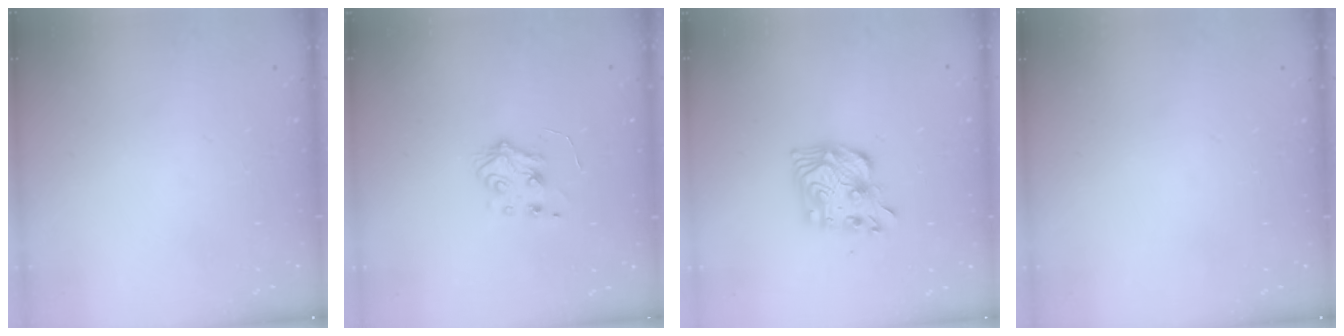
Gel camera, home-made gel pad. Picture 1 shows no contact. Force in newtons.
{"total": 5.3, "press": 5.2, "slide": 1.0}
{"total": 10.5, "press": 10.5, "slide": 1.0}
{"total": 0.0}